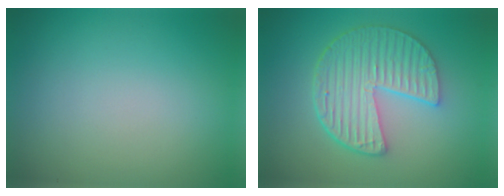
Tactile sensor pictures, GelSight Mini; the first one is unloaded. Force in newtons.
{"total": 6.2, "press": 4.7, "slide": 4.1}